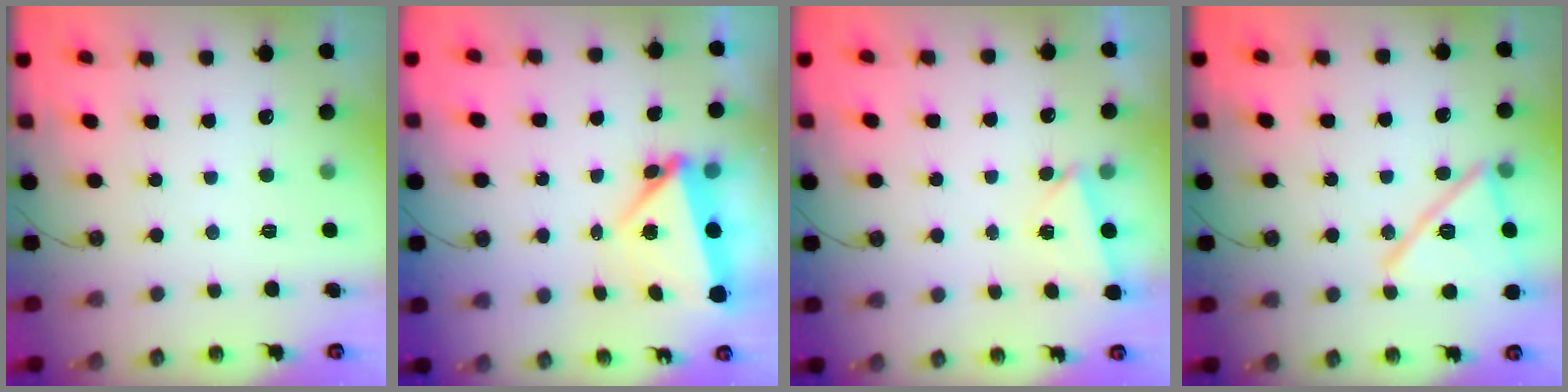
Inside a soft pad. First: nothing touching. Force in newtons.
{"total": 5.9, "press": 5.9, "slide": 0.6}
{"total": 1.7, "press": 0.9, "slide": 1.5}
{"total": 16.9, "press": 16.9, "slide": 0.3}